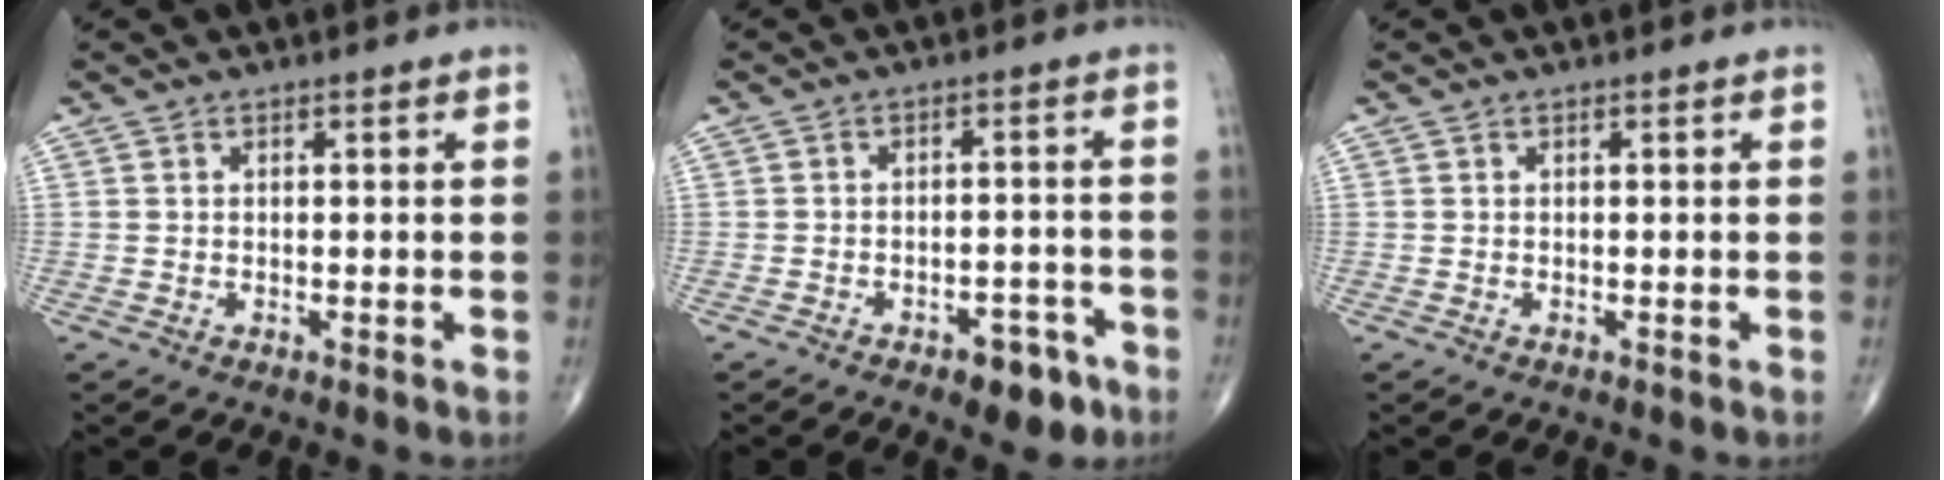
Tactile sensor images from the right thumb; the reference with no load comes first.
{"total": 6.7, "force": [-4.0, 3.4, 4.1], "torque": [-0.034, 0.028, -0.051]}
{"total": 0.0}